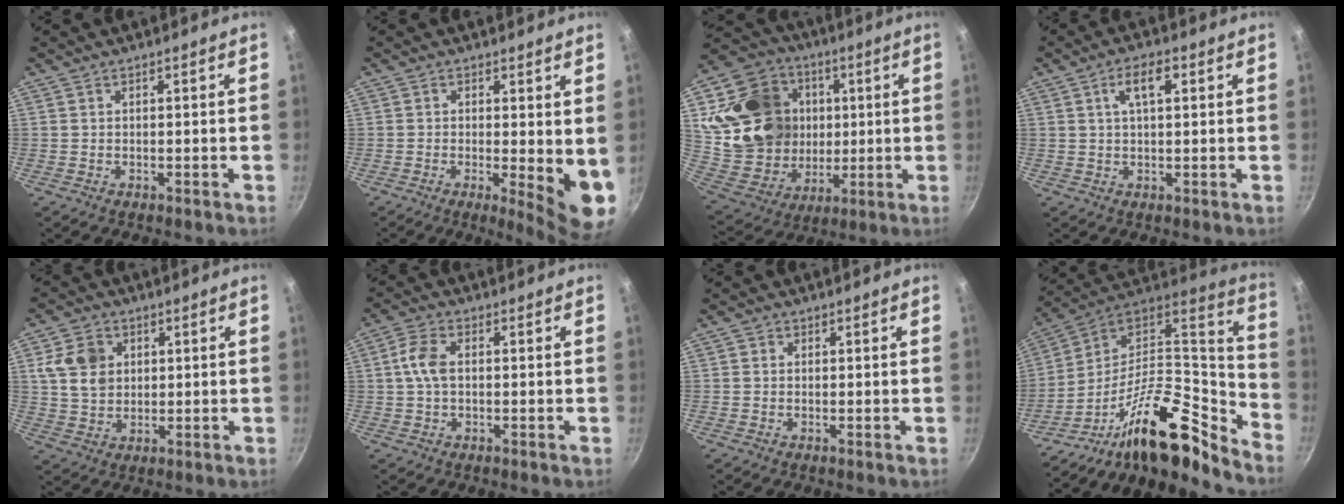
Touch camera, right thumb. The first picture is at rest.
{"total": 8.4, "force": [-0.3, 2.4, 8.0], "torque": [-0.102, -0.022, -0.002]}
{"total": 23.5, "force": [4.7, 19.7, 12.0], "torque": [-0.204, 0.002, 0.102]}
{"total": 5.2, "force": [1.7, 2.2, 4.3], "torque": [-0.071, 0.008, 0.029]}
{"total": 8.5, "force": [2.2, 6.9, 4.4], "torque": [-0.059, -0.005, 0.040]}
{"total": 5.5, "force": [0.5, 3.3, 4.3], "torque": [-0.089, 0.013, 0.004]}
{"total": 0.8, "force": [0.2, 0.8, 0.2], "torque": [-0.003, 0.001, 0.000]}
{"total": 23.7, "force": [-16.0, 8.6, 15.2], "torque": [-0.177, 0.111, -0.293]}